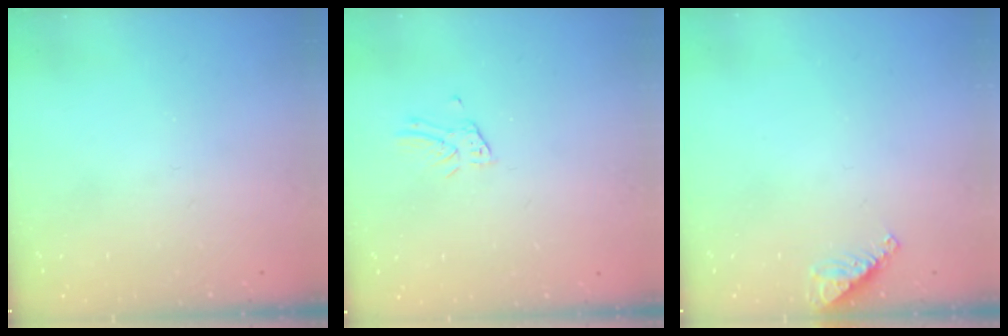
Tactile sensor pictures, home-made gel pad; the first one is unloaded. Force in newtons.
{"total": 2.8, "press": 2.8, "slide": 0.1}
{"total": 5.8, "press": 5.8, "slide": 0.8}